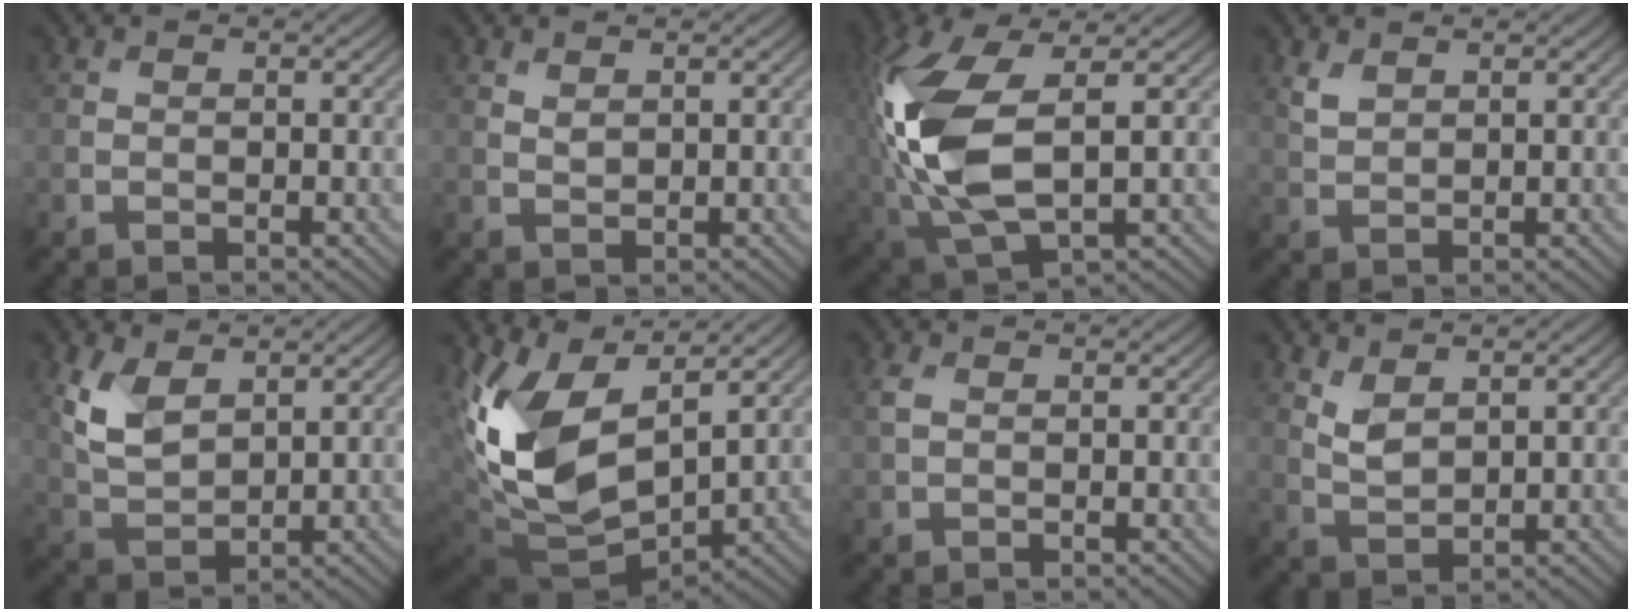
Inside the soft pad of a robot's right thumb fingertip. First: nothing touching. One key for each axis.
{"total": 1.1, "fx": 0.9, "fy": 0.4, "fz": 0.6, "tx": -0.020, "ty": -0.003, "tz": 0.021}
{"total": 13.7, "fx": 0.3, "fy": 6.8, "fz": 11.9, "tx": -0.301, "ty": -0.012, "tz": 0.013}
{"total": 2.1, "fx": 1.4, "fy": 1.0, "fz": 1.1, "tx": -0.033, "ty": -0.001, "tz": 0.035}
{"total": 6.2, "fx": 2.8, "fy": 3.4, "fz": 4.3, "tx": -0.108, "ty": -0.005, "tz": 0.058}
{"total": 13.2, "fx": 3.4, "fy": 7.3, "fz": 10.4, "tx": -0.255, "ty": -0.013, "tz": 0.075}
{"total": 1.6, "fx": 0.5, "fy": 0.9, "fz": 1.1, "tx": -0.035, "ty": 0.004, "tz": 0.010}
{"total": 3.1, "fx": 1.9, "fy": 1.3, "fz": 2.0, "tx": -0.053, "ty": -0.006, "tz": 0.045}